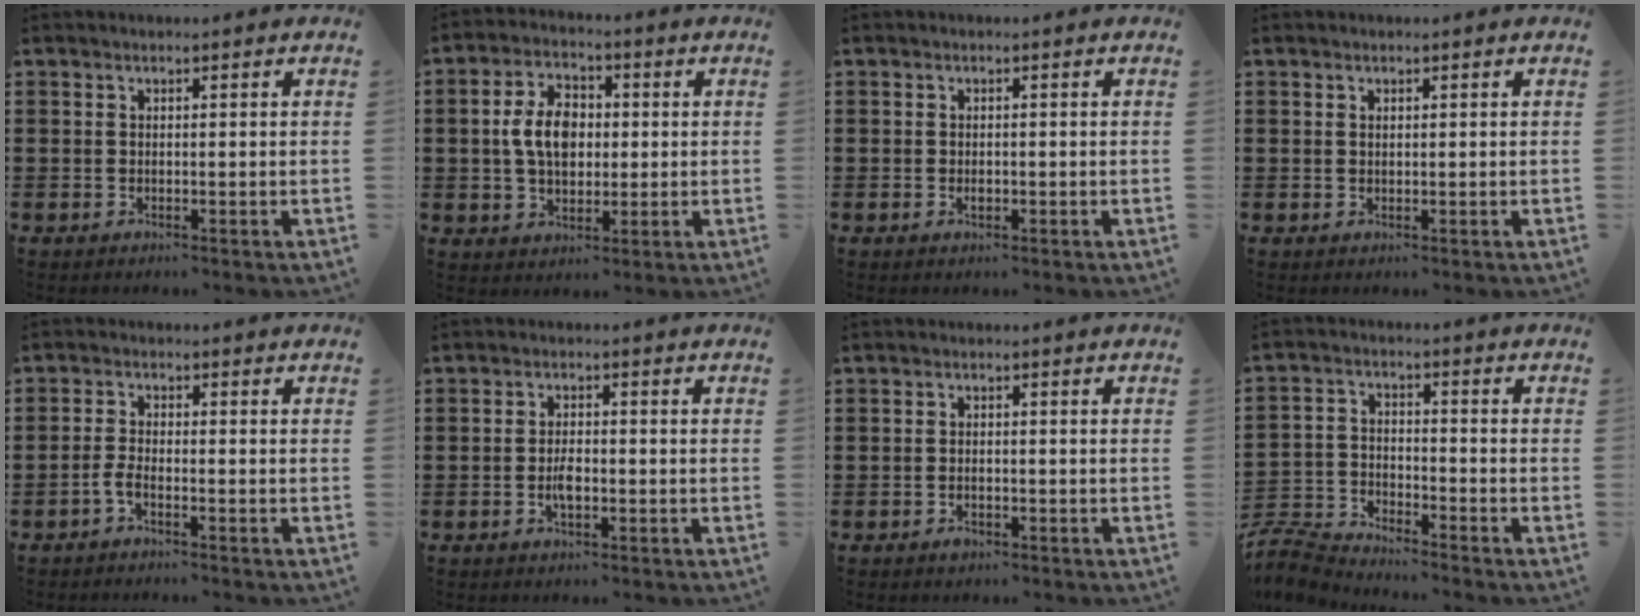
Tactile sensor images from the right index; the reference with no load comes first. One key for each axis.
{"total": 7.6, "fx": 0.4, "fy": 5.0, "fz": 5.7, "tx": -0.123, "ty": 0.012, "tz": 0.000}
{"total": 1.0, "fx": -0.3, "fy": 0.5, "fz": 0.8, "tx": -0.015, "ty": -0.002, "tz": -0.004}
{"total": 0.6, "fx": 0.3, "fy": 0.4, "fz": 0.3, "tx": -0.007, "ty": 0.002, "tz": 0.006}
{"total": 2.1, "fx": -1.3, "fy": 0.4, "fz": 1.6, "tx": -0.037, "ty": -0.001, "tz": -0.025}
{"total": 2.8, "fx": -0.8, "fy": 1.1, "fz": 2.4, "tx": -0.045, "ty": 0.001, "tz": -0.013}
{"total": 1.2, "fx": -0.8, "fy": 0.6, "fz": 0.7, "tx": -0.016, "ty": -0.002, "tz": -0.015}
{"total": 5.4, "fx": -5.3, "fy": 0.8, "fz": 0.5, "tx": -0.036, "ty": 0.000, "tz": -0.114}